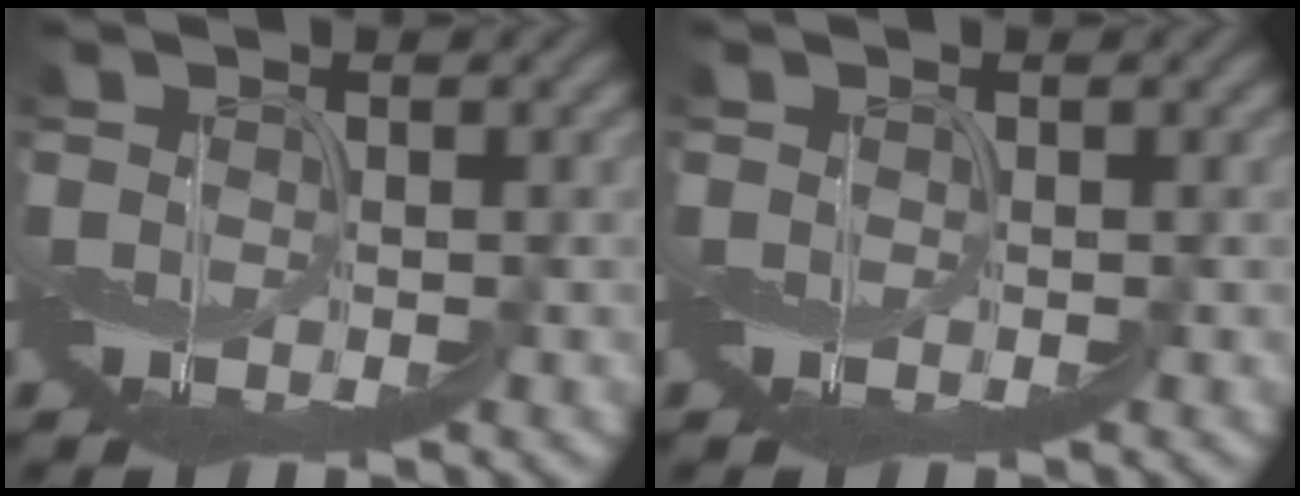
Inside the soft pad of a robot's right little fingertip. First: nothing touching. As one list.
[{"total": 0.0}]